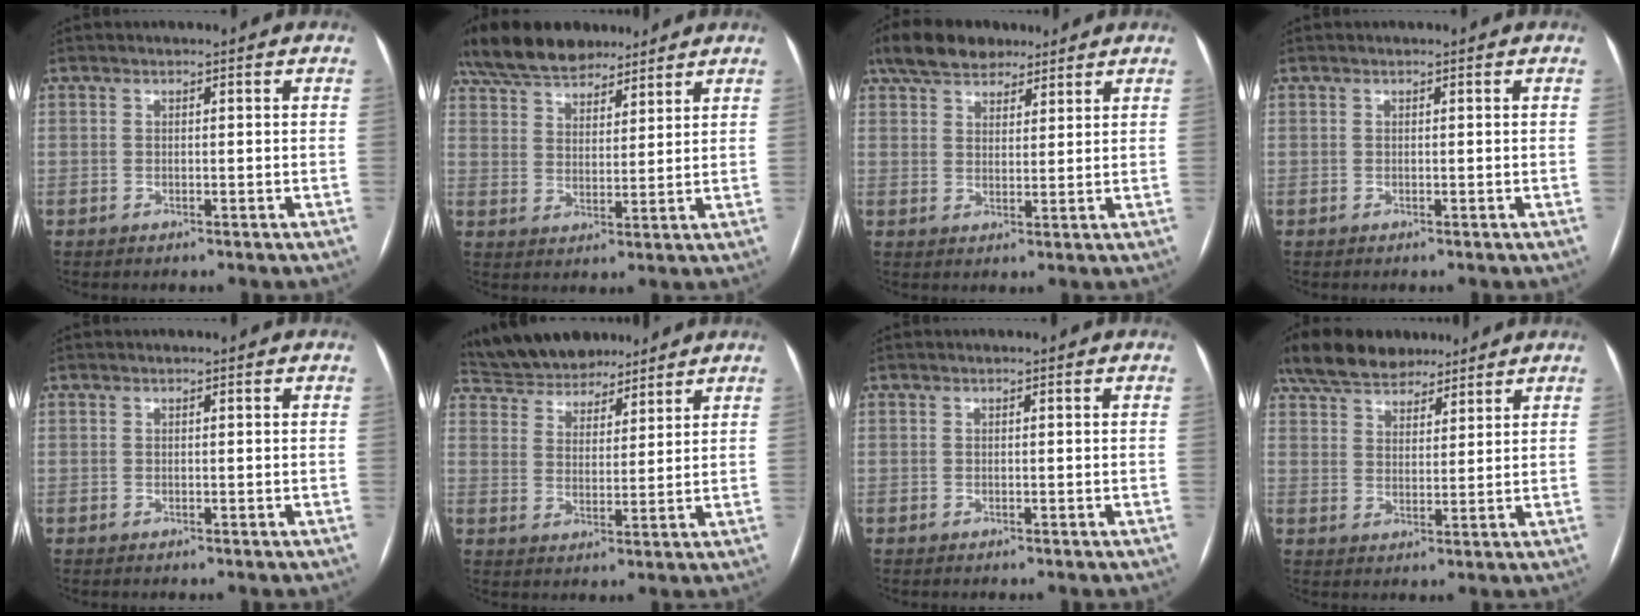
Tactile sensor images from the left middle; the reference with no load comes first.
{"total": 14.2, "force": [11.6, 5.5, 6.2], "torque": [-0.118, 0.038, 0.200]}
{"total": 9.3, "force": [7.1, 4.5, 4.0], "torque": [-0.068, 0.033, 0.123]}
{"total": 0.0}
{"total": 0.0}
{"total": 12.3, "force": [11.0, 4.5, 3.3], "torque": [-0.056, 0.030, 0.187]}
{"total": 0.0}
{"total": 11.0, "force": [8.6, 4.9, 4.6], "torque": [-0.080, 0.039, 0.149]}